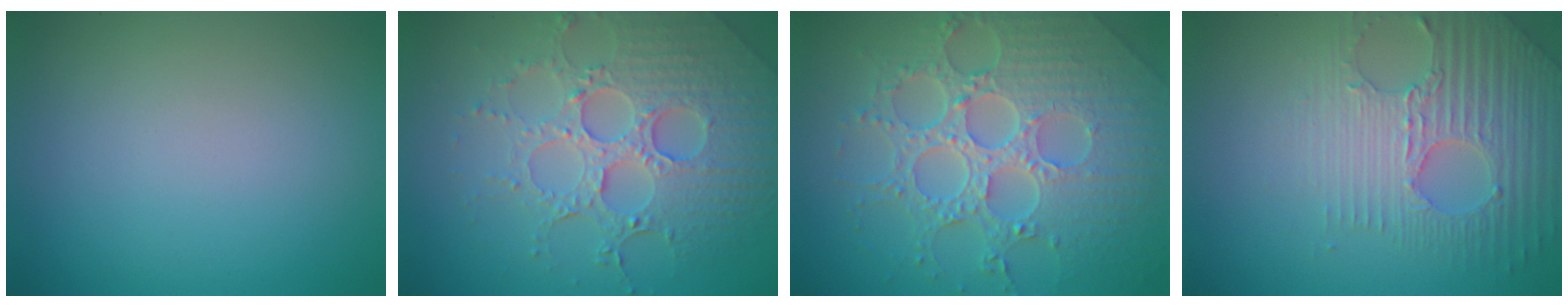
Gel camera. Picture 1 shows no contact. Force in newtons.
{"total": 6.6, "press": 5.3, "slide": 4.1}
{"total": 8.4, "press": 6.2, "slide": 5.7}
{"total": 5.2, "press": 4.5, "slide": 2.5}